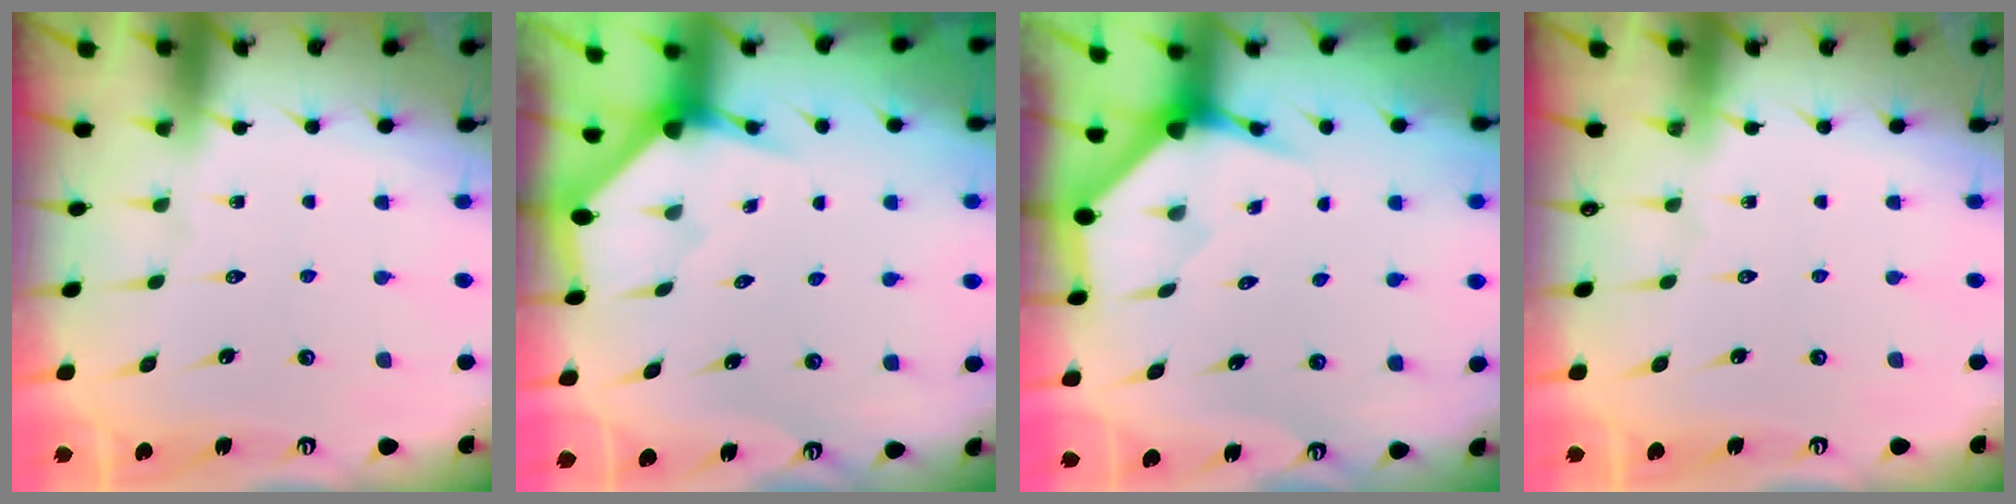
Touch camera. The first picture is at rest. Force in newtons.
{"total": 3.3, "press": 3.3, "slide": 0.3}
{"total": 3.5, "press": 3.5, "slide": 0.3}
{"total": 0.0}